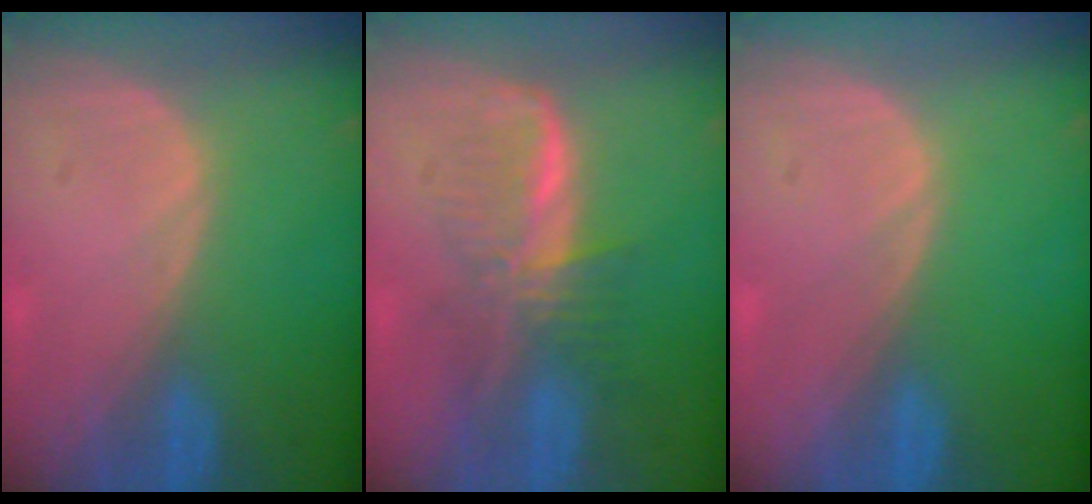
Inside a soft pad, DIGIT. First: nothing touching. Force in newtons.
{"total": 6.2, "press": 6.1, "slide": 0.8}
{"total": 0.0}